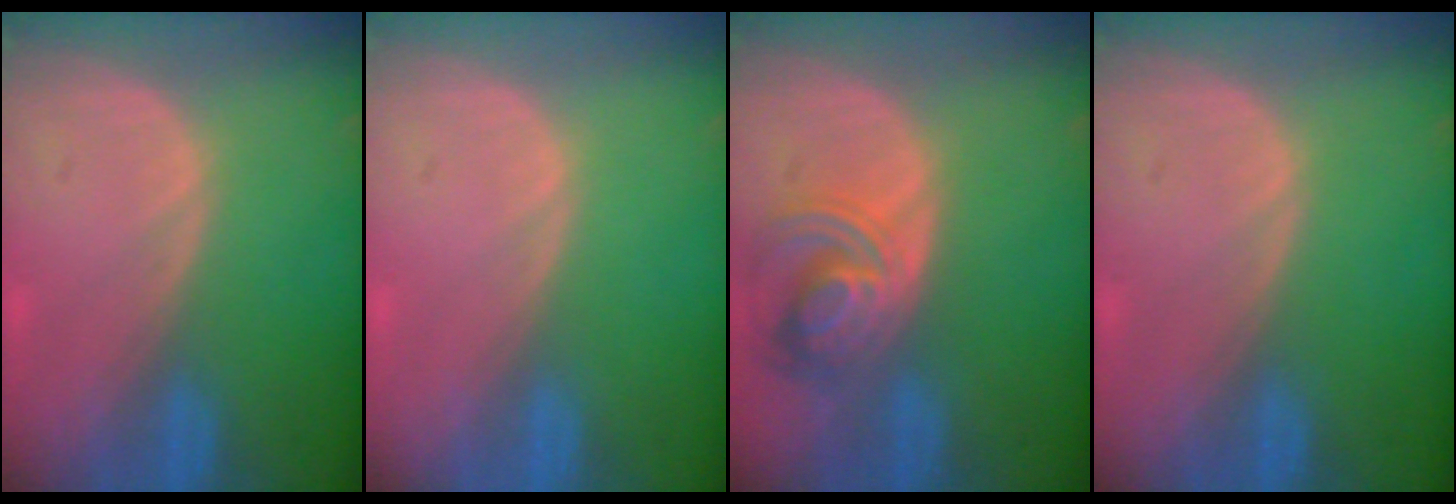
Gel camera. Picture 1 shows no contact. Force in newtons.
{"total": 0.0}
{"total": 7.4, "press": 6.7, "slide": 3.2}
{"total": 0.0}